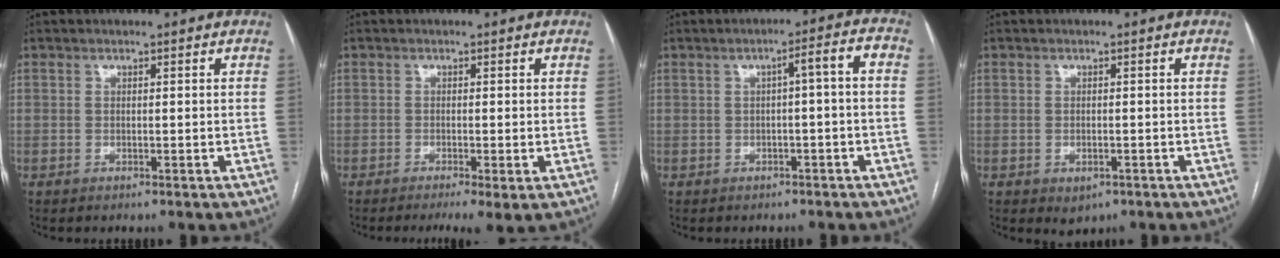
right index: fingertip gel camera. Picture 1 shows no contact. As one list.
[{"total": 4.2, "force": [-2.1, 0.8, 3.6], "torque": [-0.054, -0.015, -0.031]}, {"total": 4.3, "force": [-0.1, 0.3, 4.3], "torque": [-0.059, 0.020, -0.001]}, {"total": 2.2, "force": [-1.0, 1.5, 1.3], "torque": [-0.016, -0.001, -0.001]}]